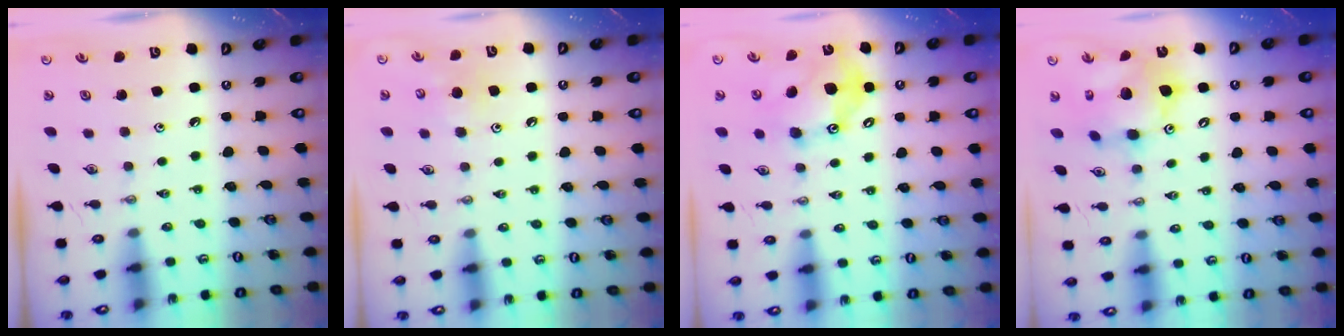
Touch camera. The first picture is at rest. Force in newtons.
{"total": 8.2, "press": 8.1, "slide": 1.1}
{"total": 14.6, "press": 14.6, "slide": 0.2}
{"total": 13.4, "press": 13.4, "slide": 1.3}